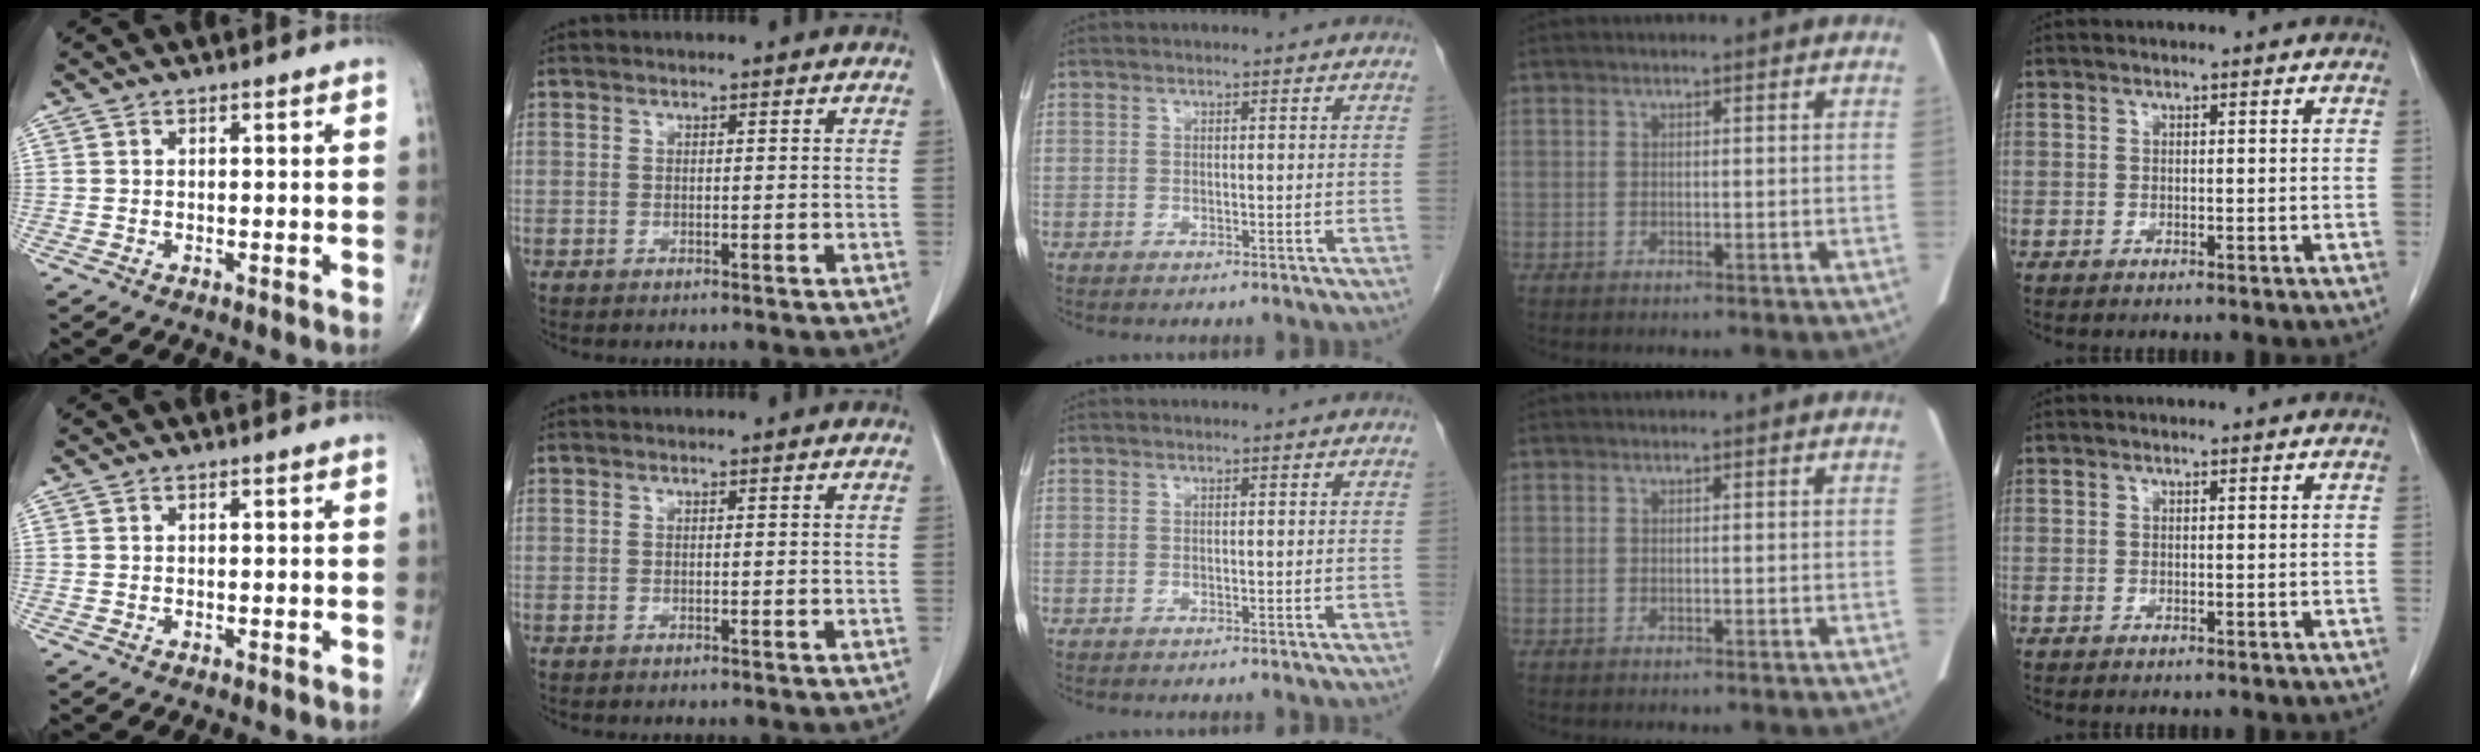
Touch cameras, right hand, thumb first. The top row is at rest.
{}